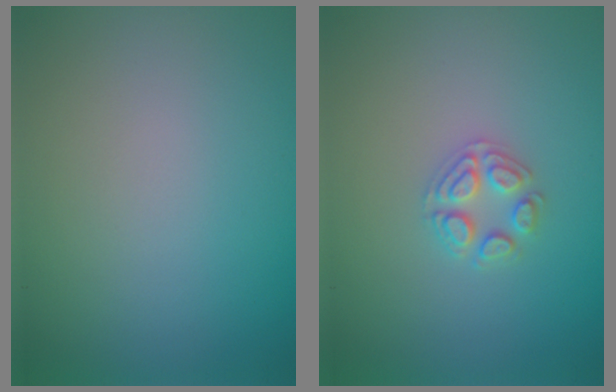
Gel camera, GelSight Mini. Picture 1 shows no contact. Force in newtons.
{"total": 2.5, "press": 2.5, "slide": 0.3}